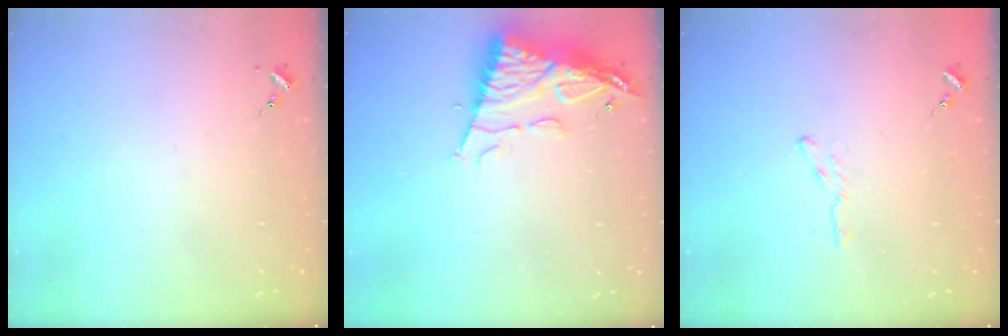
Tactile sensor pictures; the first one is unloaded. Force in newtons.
{"total": 13.1, "press": 13.0, "slide": 1.5}
{"total": 3.8, "press": 3.8, "slide": 0.5}